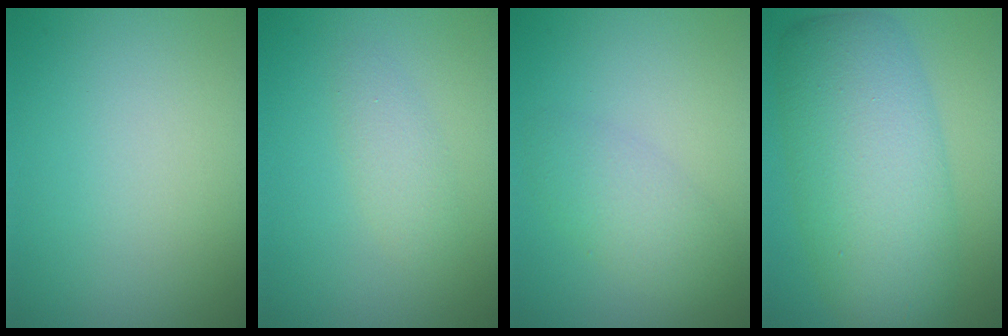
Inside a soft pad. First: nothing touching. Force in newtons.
{"total": 1.7, "press": 1.7, "slide": 0.1}
{"total": 2.9, "press": 2.9, "slide": 0.2}
{"total": 9.6, "press": 9.6, "slide": 0.2}